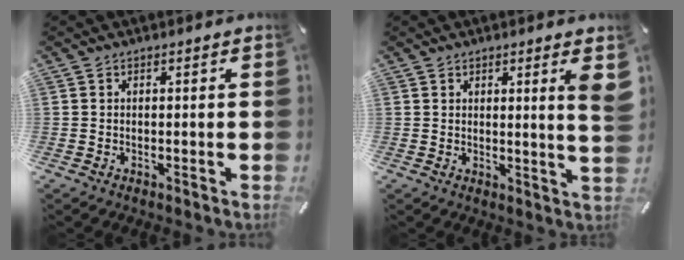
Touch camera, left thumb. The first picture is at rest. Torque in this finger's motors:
{"motor_torque": [0.61, -0.31, 0.18, -0.04, 0.03]}